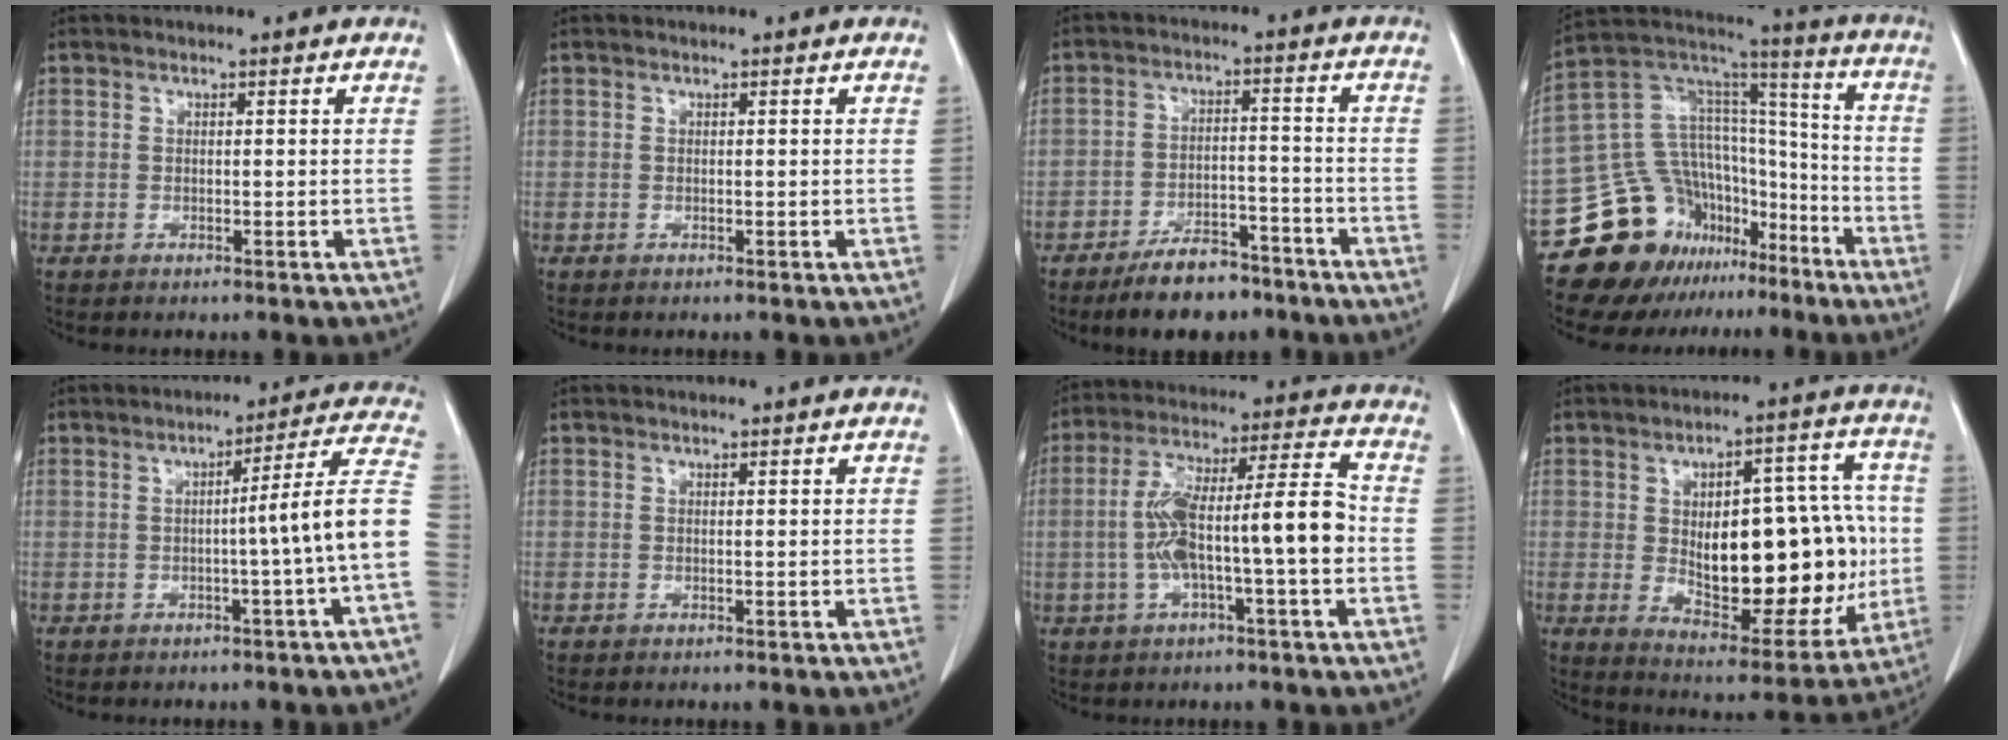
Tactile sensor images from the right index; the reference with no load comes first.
{"total": 0.0}
{"total": 8.5, "force": [-6.5, 3.5, 4.1], "torque": [-0.068, 0.003, -0.107]}
{"total": 20.3, "force": [-13.8, 12.6, 8.0], "torque": [-0.135, 0.090, -0.225]}
{"total": 9.5, "force": [-1.9, -1.9, 9.1], "torque": [-0.111, 0.019, -0.028]}
{"total": 0.0}
{"total": 13.7, "force": [-2.0, 1.6, 13.5], "torque": [-0.245, 0.031, -0.034]}
{"total": 21.8, "force": [-0.9, 9.3, 19.7], "torque": [-0.288, 0.014, 0.007]}